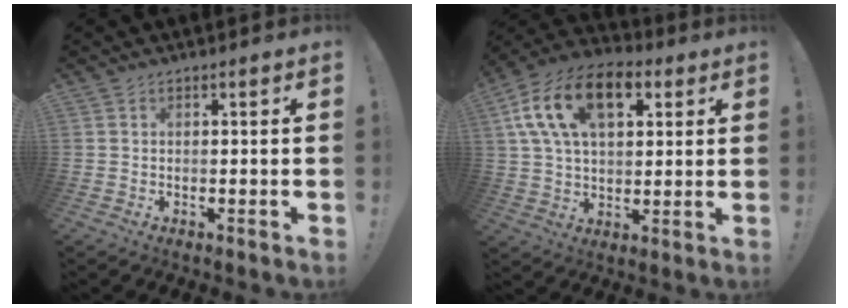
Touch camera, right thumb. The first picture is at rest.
{"total": 19.1, "force": [7.8, 11.4, 13.2], "torque": [-0.229, -0.017, 0.140]}